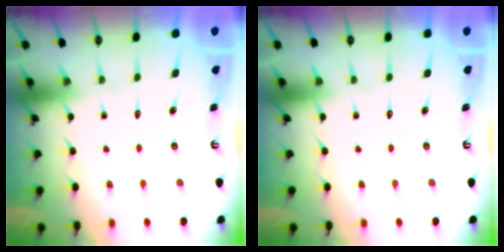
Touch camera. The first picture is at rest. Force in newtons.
{"total": 0.0}